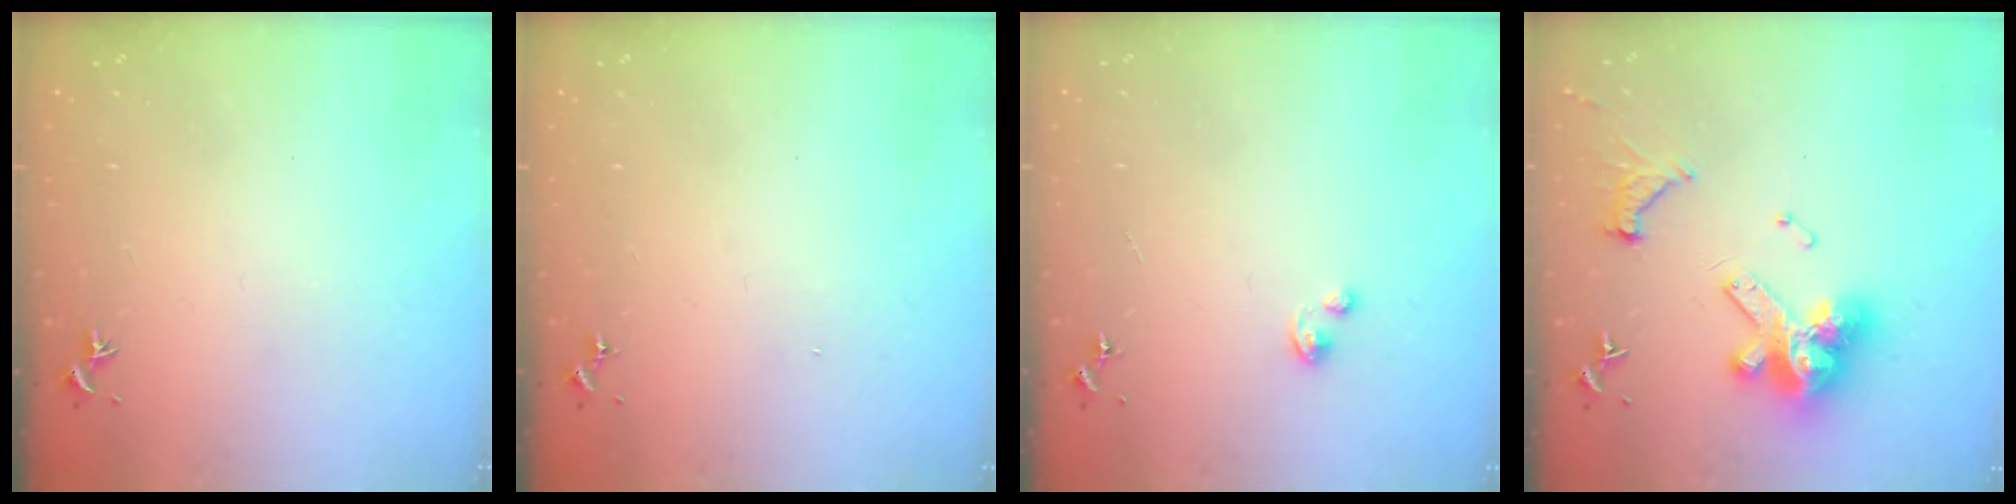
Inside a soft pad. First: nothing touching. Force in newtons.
{"total": 0.0}
{"total": 1.9, "press": 1.9, "slide": 0.2}
{"total": 15.3, "press": 15.2, "slide": 1.1}